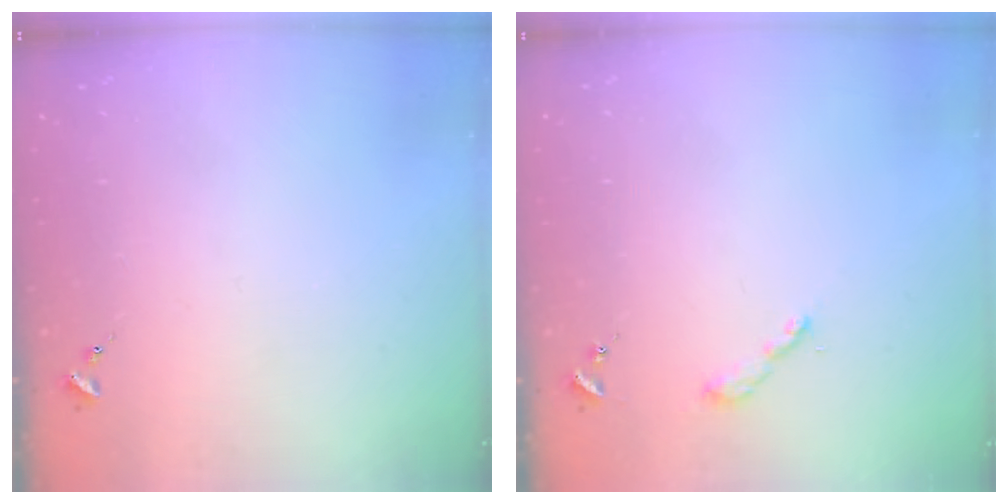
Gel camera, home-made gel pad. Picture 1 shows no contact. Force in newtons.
{"total": 2.2, "press": 2.2, "slide": 0.2}